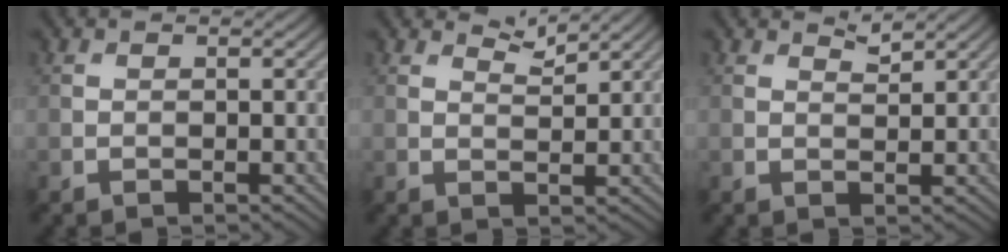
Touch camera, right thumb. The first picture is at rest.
{"total": 2.4, "force": [2.1, 0.4, 1.0], "torque": [-0.022, -0.001, 0.044]}
{"total": 1.6, "force": [1.4, 0.2, 0.7], "torque": [-0.019, -0.003, 0.027]}